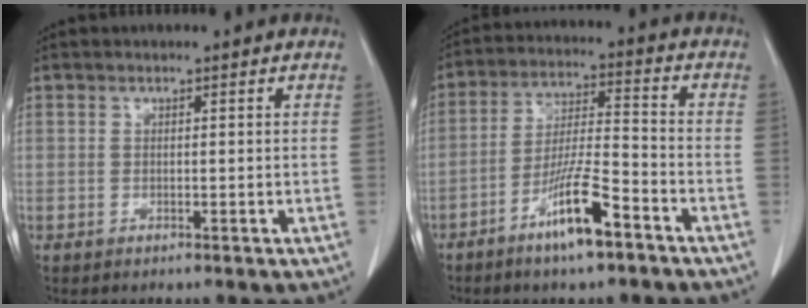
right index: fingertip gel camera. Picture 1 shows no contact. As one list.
[{"total": 10.1, "force": [-6.1, 1.1, 8.0], "torque": [-0.153, -0.009, -0.112]}]